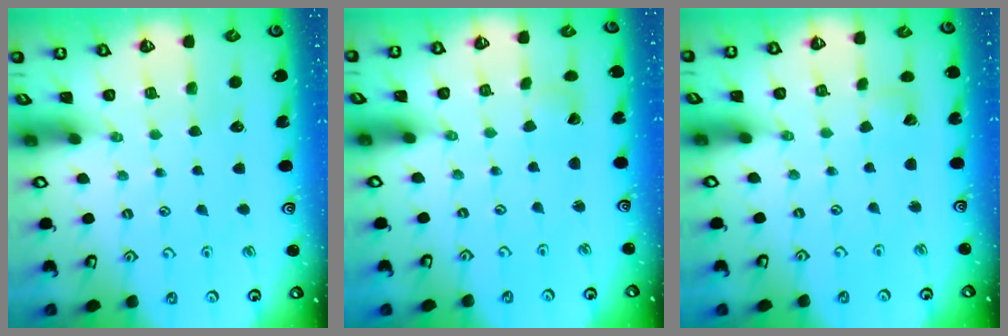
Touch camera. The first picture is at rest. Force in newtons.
{"total": 0.8, "press": 0.8, "slide": 0.0}
{"total": 3.9, "press": 3.9, "slide": 0.2}